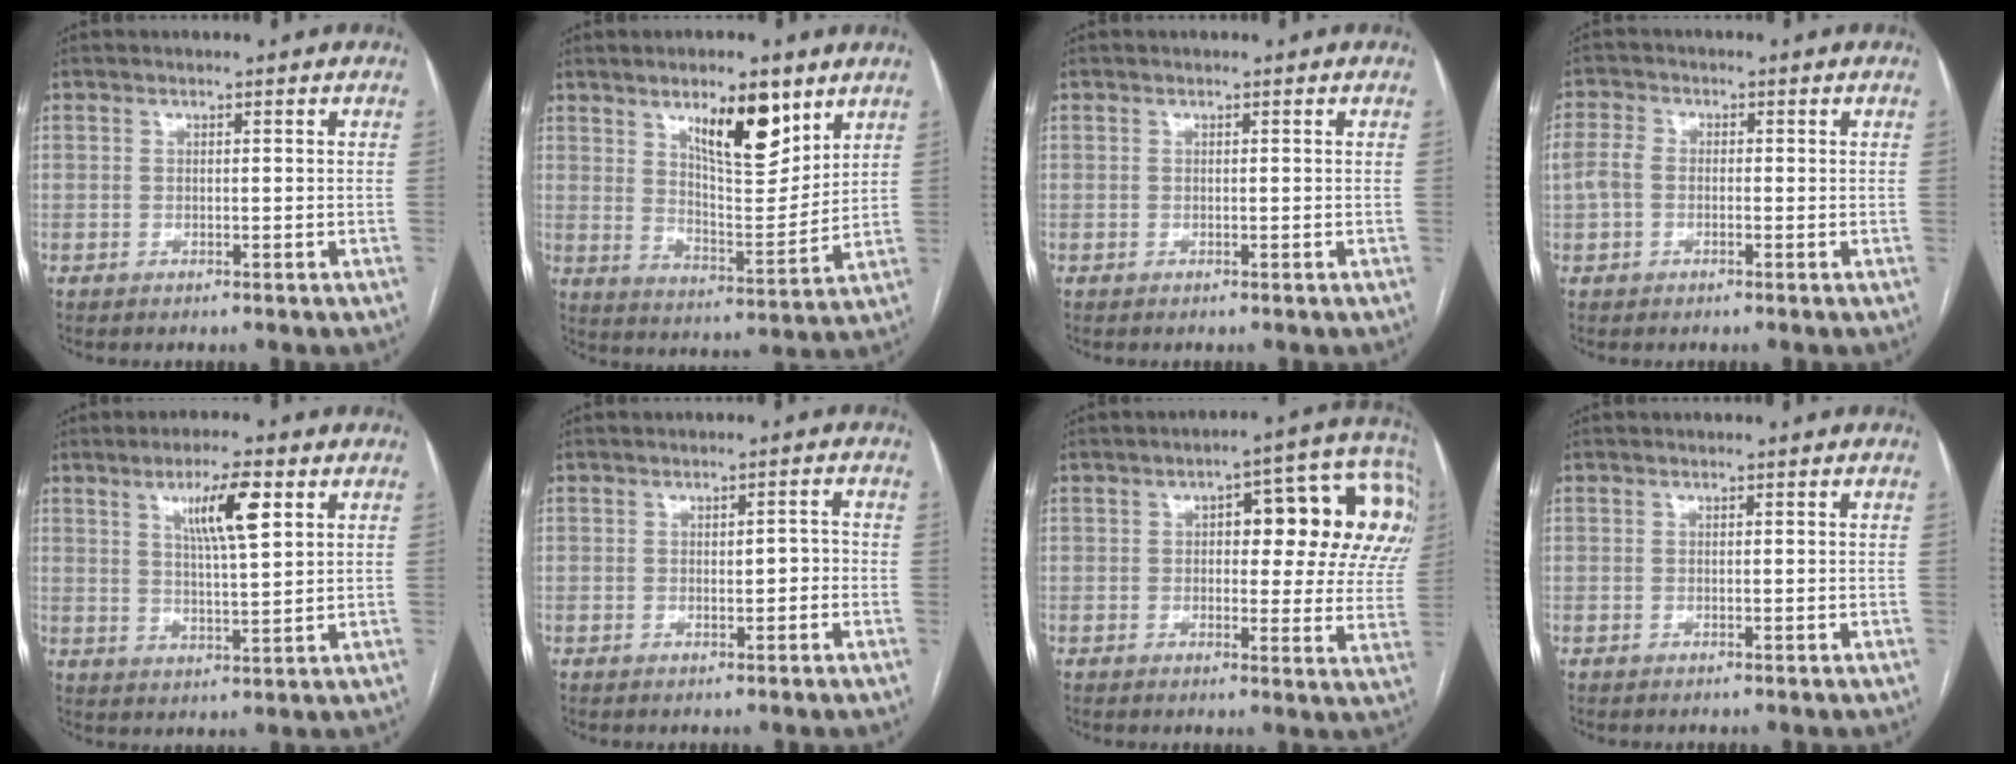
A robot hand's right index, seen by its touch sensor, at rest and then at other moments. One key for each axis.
{"total": 12.0, "fx": 7.0, "fy": 3.5, "fz": 9.1, "tx": -0.144, "ty": -0.006, "tz": 0.121}
{"total": 0.0}
{"total": 3.4, "fx": -0.3, "fy": 2.5, "fz": 2.3, "tx": -0.070, "ty": 0.015, "tz": -0.009}
{"total": 8.1, "fx": 3.7, "fy": 0.9, "fz": 7.1, "tx": -0.124, "ty": 0.001, "tz": 0.063}
{"total": 2.5, "fx": -0.4, "fy": 0.9, "fz": 2.3, "tx": -0.034, "ty": 0.004, "tz": -0.002}
{"total": 17.8, "fx": 4.9, "fy": 6.6, "fz": 15.8, "tx": -0.178, "ty": 0.045, "tz": 0.056}
{"total": 0.0}